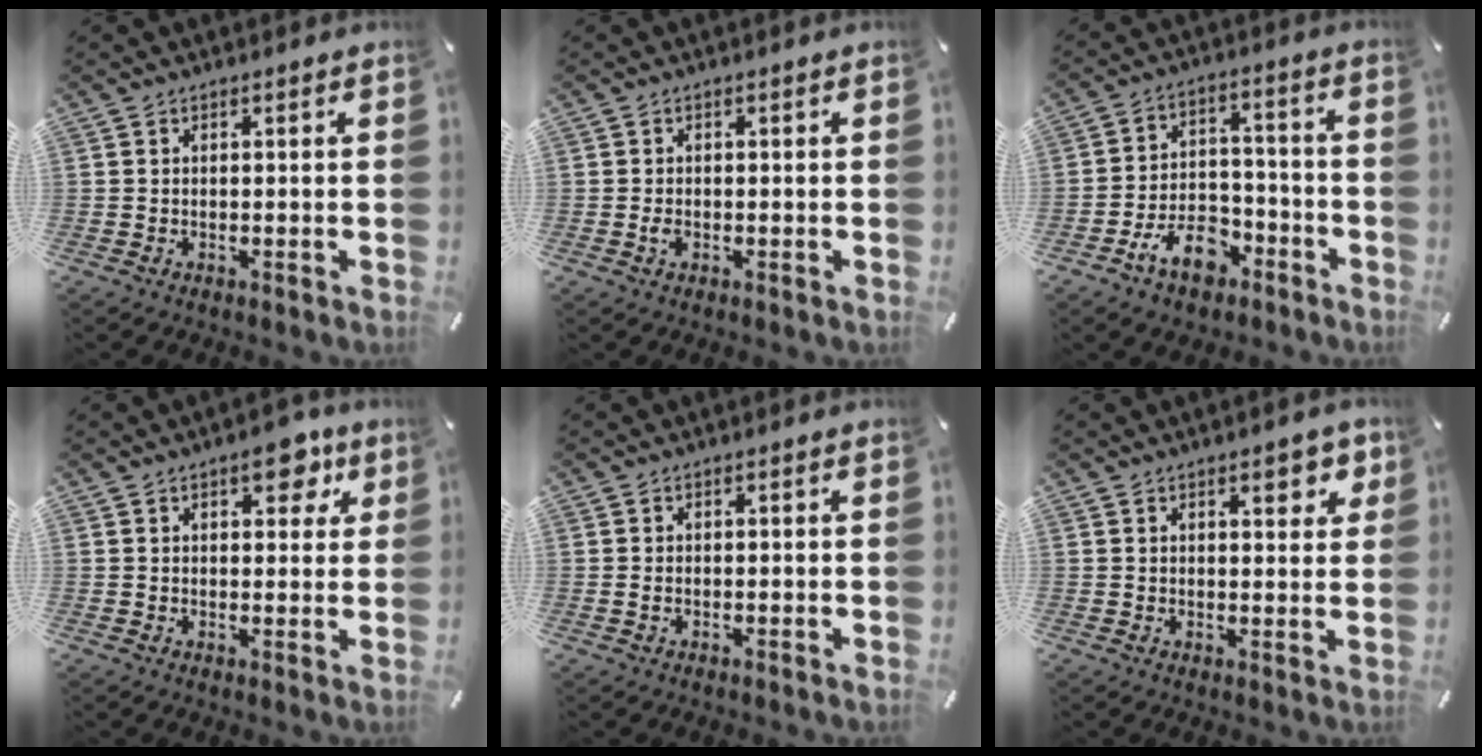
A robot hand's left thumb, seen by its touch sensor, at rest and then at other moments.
{"total": 1.4, "force": [-0.5, 0.9, 1.0], "torque": [-0.021, 0.000, -0.009]}
{"total": 11.7, "force": [-6.5, 7.2, 6.5], "torque": [-0.117, 0.051, -0.112]}
{"total": 7.3, "force": [3.6, 3.8, 5.1], "torque": [-0.053, -0.014, 0.054]}
{"total": 1.0, "force": [-0.2, 0.5, 0.8], "torque": [-0.016, 0.001, -0.004]}
{"total": 5.6, "force": [3.0, 2.4, 4.0], "torque": [-0.045, -0.013, 0.045]}